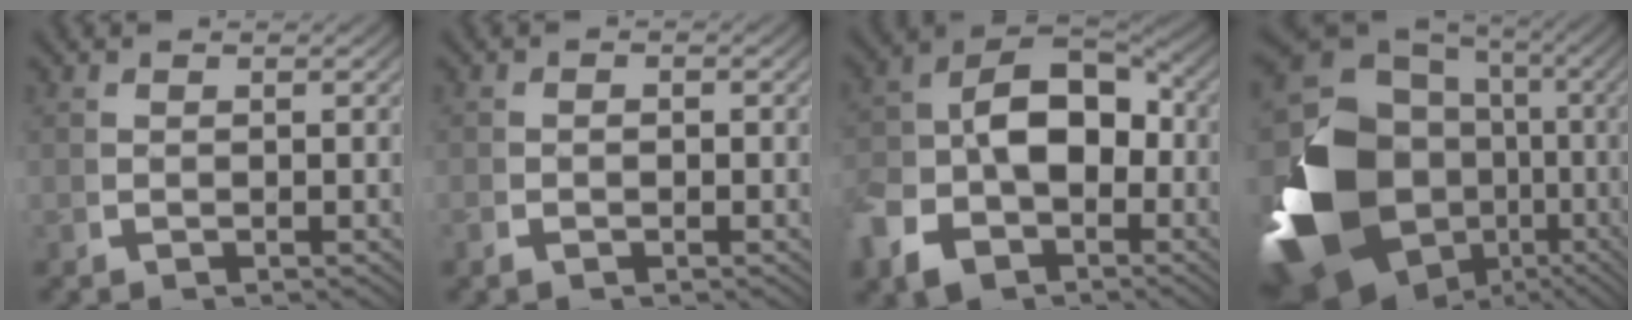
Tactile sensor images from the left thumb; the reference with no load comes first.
{"total": 0.8, "force": [-0.4, 0.5, 0.4], "torque": [-0.011, -0.002, -0.011]}
{"total": 12.5, "force": [-2.3, 8.8, 8.6], "torque": [-0.165, -0.027, -0.026]}
{"total": 22.2, "force": [-2.9, 15.4, 15.7], "torque": [-0.325, -0.074, -0.018]}